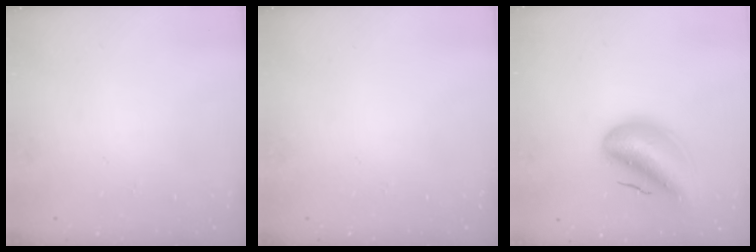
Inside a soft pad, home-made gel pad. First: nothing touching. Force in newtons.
{"total": 0.0}
{"total": 11.2, "press": 10.6, "slide": 3.7}